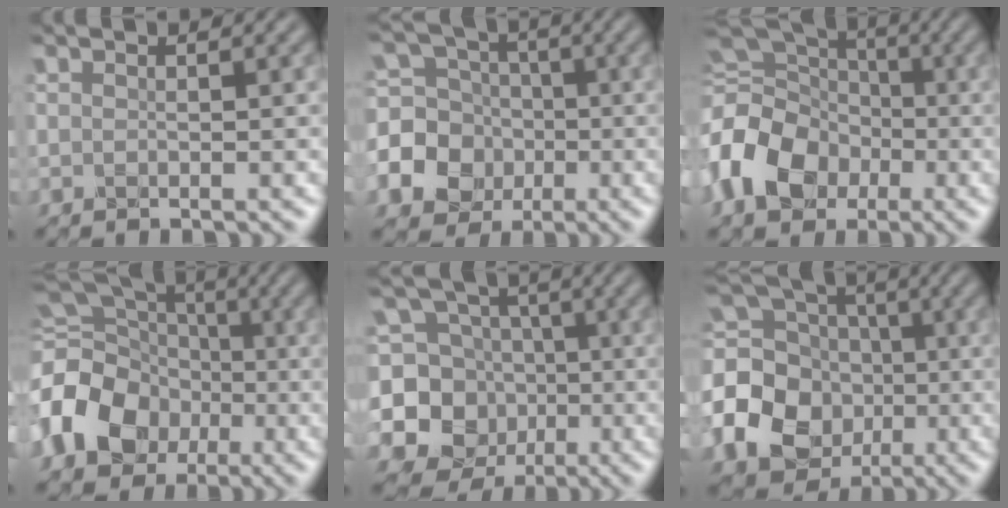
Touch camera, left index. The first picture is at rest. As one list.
[{"total": 13.6, "force": [-3.4, 12.5, 4.2], "torque": [-0.146, -0.005, -0.077]}, {"total": 12.5, "force": [-3.4, 9.7, 7.1], "torque": [-0.151, -0.011, -0.081]}, {"total": 14.6, "force": [-4.4, 12.0, 7.1], "torque": [-0.159, -0.011, -0.105]}, {"total": 12.2, "force": [-2.2, 11.3, 4.1], "torque": [-0.114, 0.010, -0.055]}, {"total": 19.5, "force": [-3.3, 17.7, 7.5], "torque": [-0.210, -0.005, -0.087]}]